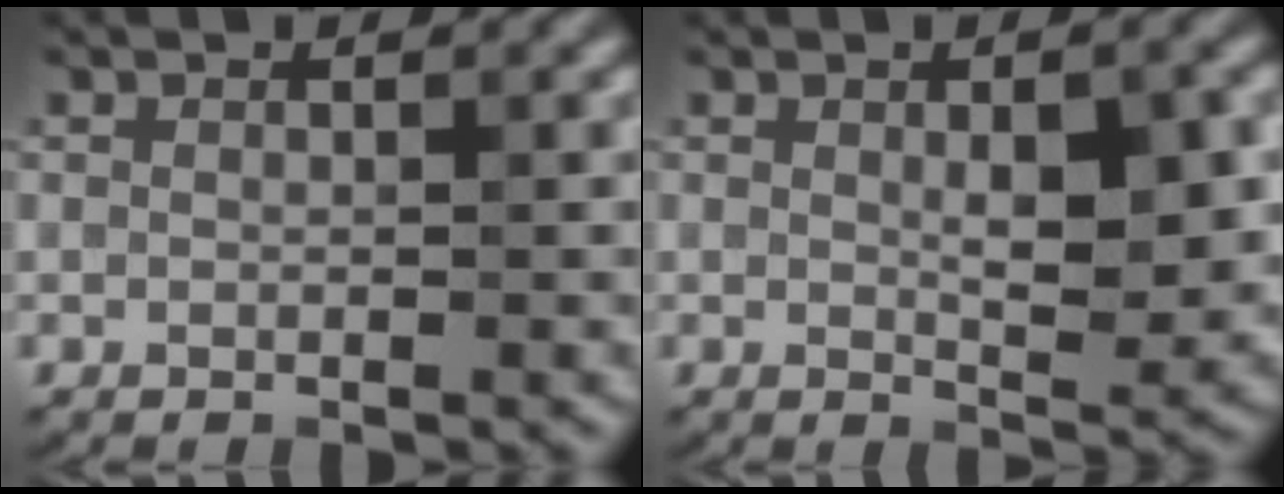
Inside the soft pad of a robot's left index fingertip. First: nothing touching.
{"total": 4.3, "force": [0.5, 1.5, 4.0], "torque": [-0.064, -0.003, 0.011]}